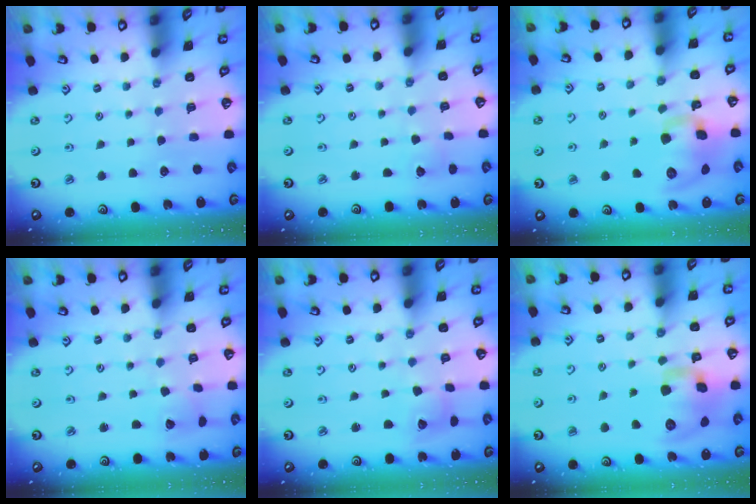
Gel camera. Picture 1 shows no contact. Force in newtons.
{"total": 2.8, "press": 2.8, "slide": 0.3}
{"total": 12.2, "press": 12.1, "slide": 1.9}
{"total": 2.2, "press": 2.2, "slide": 0.3}
{"total": 6.1, "press": 6.0, "slide": 0.9}
{"total": 14.4, "press": 14.3, "slide": 2.3}